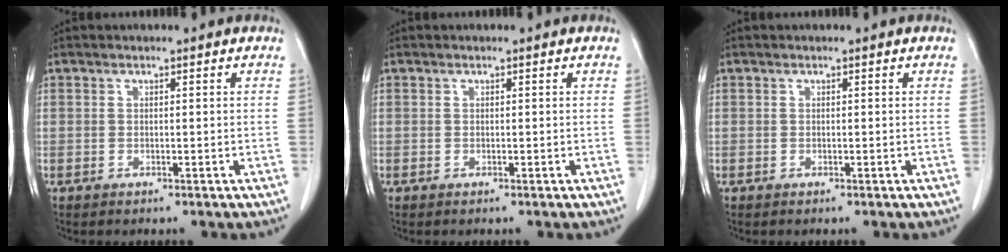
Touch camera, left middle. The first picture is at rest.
{"total": 0.0}
{"total": 0.0}